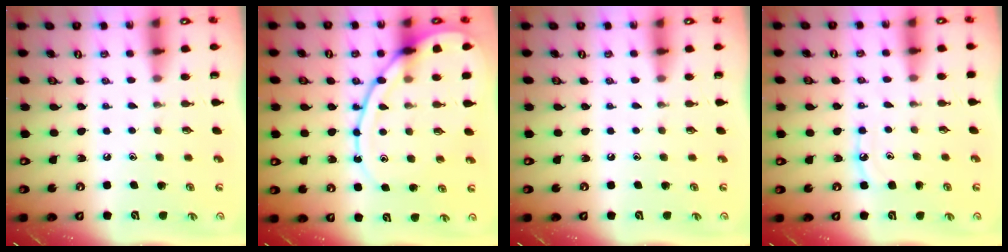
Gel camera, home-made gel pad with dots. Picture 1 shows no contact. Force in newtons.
{"total": 13.9, "press": 13.8, "slide": 1.4}
{"total": 0.0}
{"total": 6.8, "press": 6.8, "slide": 0.5}